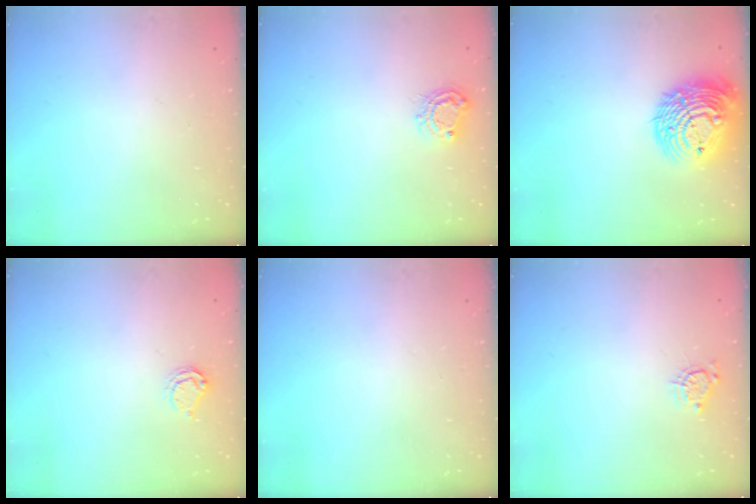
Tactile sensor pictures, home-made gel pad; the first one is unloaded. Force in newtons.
{"total": 6.7, "press": 6.7, "slide": 0.6}
{"total": 17.9, "press": 17.8, "slide": 1.9}
{"total": 4.4, "press": 4.3, "slide": 0.5}
{"total": 0.0}
{"total": 5.1, "press": 5.1, "slide": 0.5}